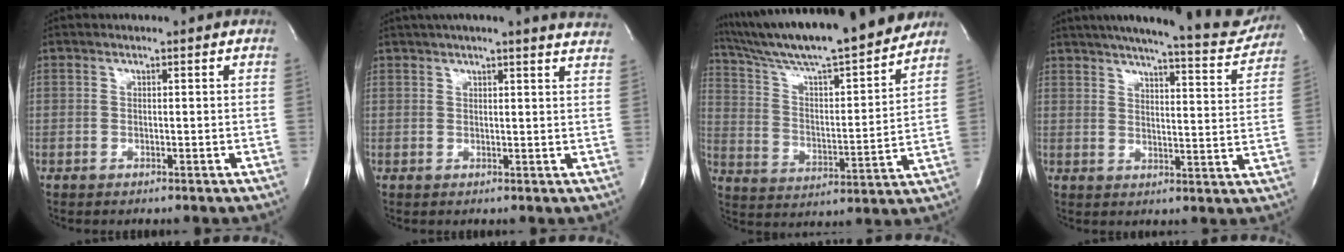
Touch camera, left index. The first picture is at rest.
{"total": 14.3, "force": [13.0, 0.2, 6.1], "torque": [-0.091, -0.002, 0.147]}
{"total": 22.0, "force": [19.5, 0.7, 10.1], "torque": [-0.178, -0.011, 0.307]}
{"total": 19.6, "force": [17.4, 2.3, 8.7], "torque": [-0.128, -0.026, 0.214]}